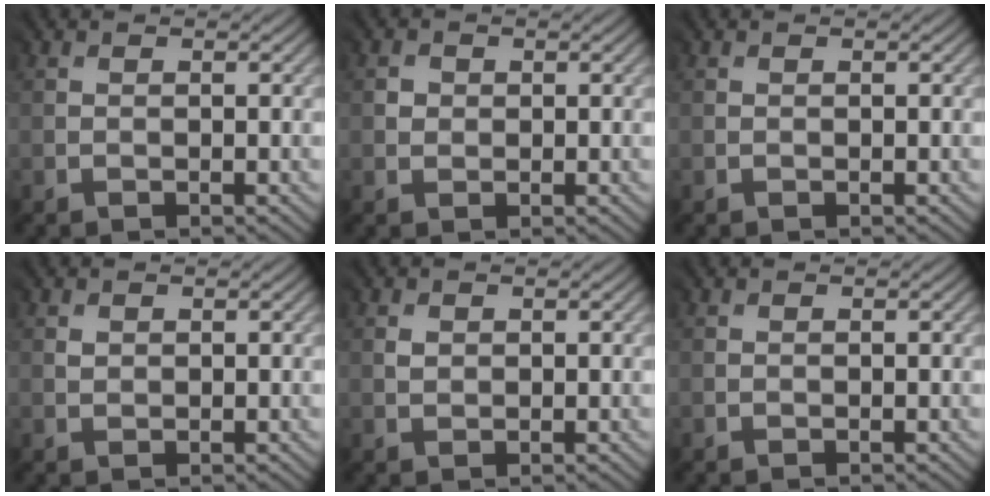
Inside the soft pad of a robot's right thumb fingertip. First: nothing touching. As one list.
[{"total": 1.2, "force": [0.3, 0.8, -0.9], "torque": [0.010, -0.006, 0.004]}, {"total": 0.0}, {"total": 0.9, "force": [0.7, 0.5, -0.3], "torque": [0.004, -0.001, 0.014]}, {"total": 0.9, "force": [0.6, 0.5, -0.4], "torque": [0.004, -0.001, 0.012]}, {"total": 0.0}]